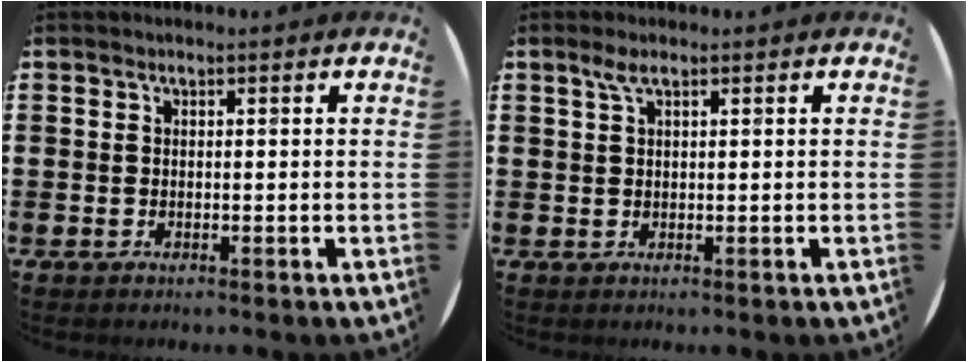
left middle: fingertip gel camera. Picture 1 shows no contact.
{"total": 1.7, "force": [0.9, 0.3, 1.4], "torque": [-0.030, 0.004, 0.014]}